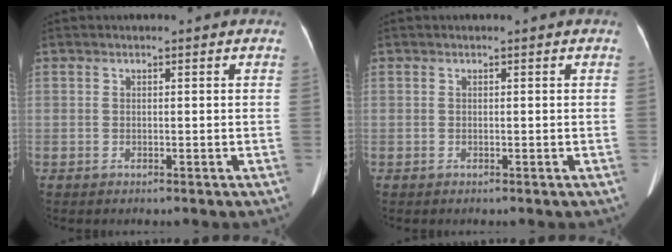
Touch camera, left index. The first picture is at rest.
{"total": 0.0}